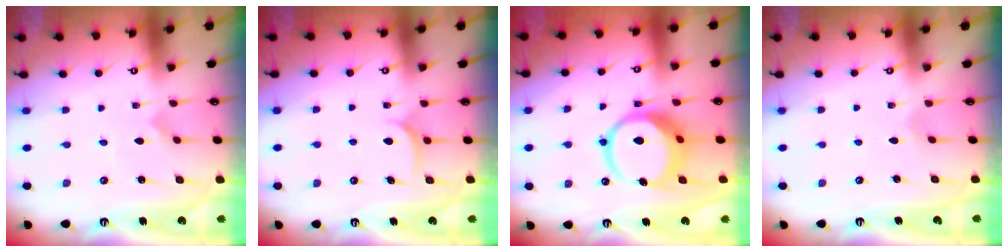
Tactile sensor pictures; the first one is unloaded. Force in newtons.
{"total": 6.7, "press": 6.7, "slide": 0.4}
{"total": 13.3, "press": 13.1, "slide": 1.9}
{"total": 1.7, "press": 1.7, "slide": 0.1}